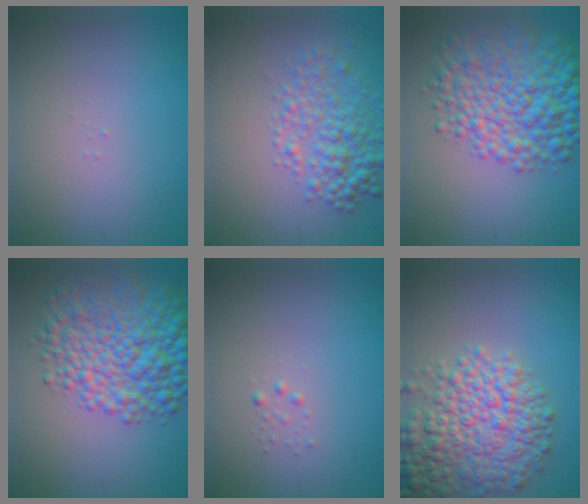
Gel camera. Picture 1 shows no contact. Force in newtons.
{"total": 4.3, "press": 4.3, "slide": 0.2}
{"total": 9.4, "press": 9.4, "slide": 0.2}
{"total": 9.4, "press": 9.4, "slide": 0.2}
{"total": 0.6, "press": 0.6, "slide": 0.0}
{"total": 7.3, "press": 7.3, "slide": 0.3}